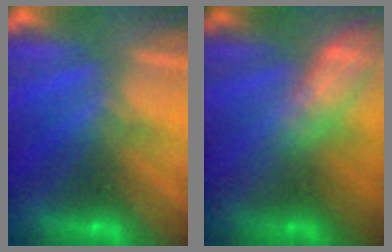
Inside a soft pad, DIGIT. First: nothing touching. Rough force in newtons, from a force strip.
{"total": 2.5}